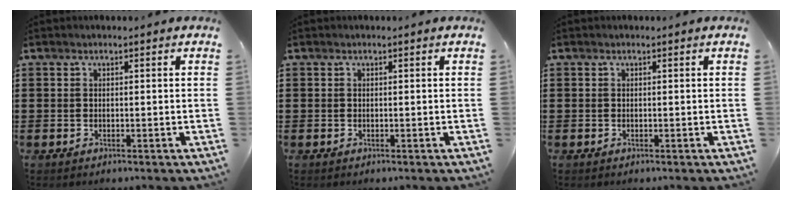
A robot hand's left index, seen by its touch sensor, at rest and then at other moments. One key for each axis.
{"total": 0.0}
{"total": 0.0}